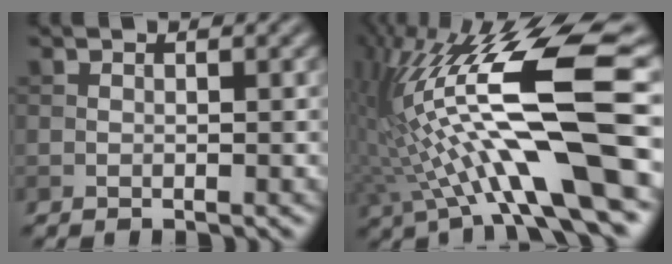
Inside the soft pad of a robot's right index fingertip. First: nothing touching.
{"total": 14.0, "force": [0.2, 3.2, 13.7], "torque": [-0.256, 0.011, 0.009]}